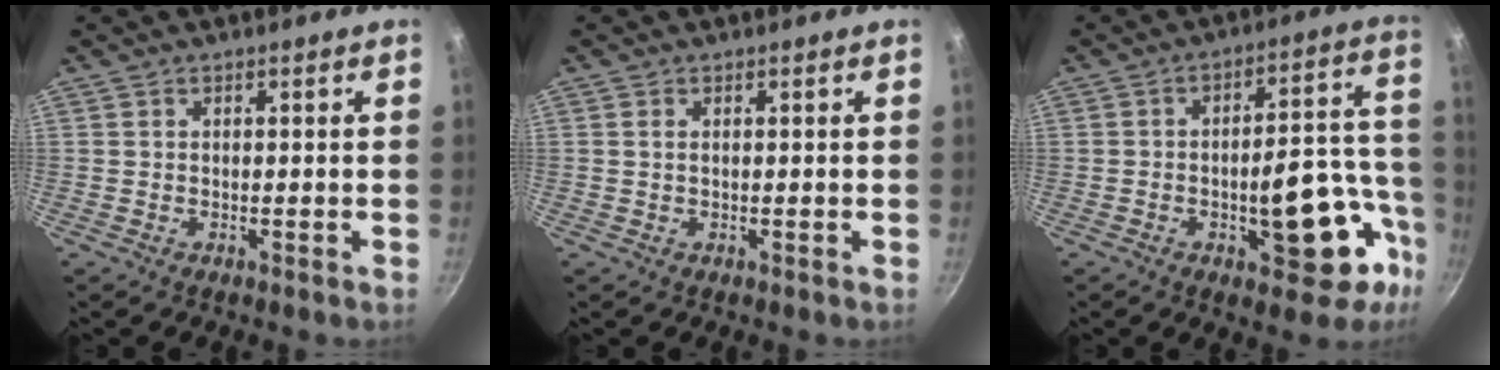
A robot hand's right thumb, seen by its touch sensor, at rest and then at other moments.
{"total": 0.7, "force": [0.2, 0.3, 0.6], "torque": [-0.011, 0.001, 0.002]}
{"total": 18.4, "force": [-6.7, 8.4, 15.0], "torque": [-0.137, 0.053, -0.085]}